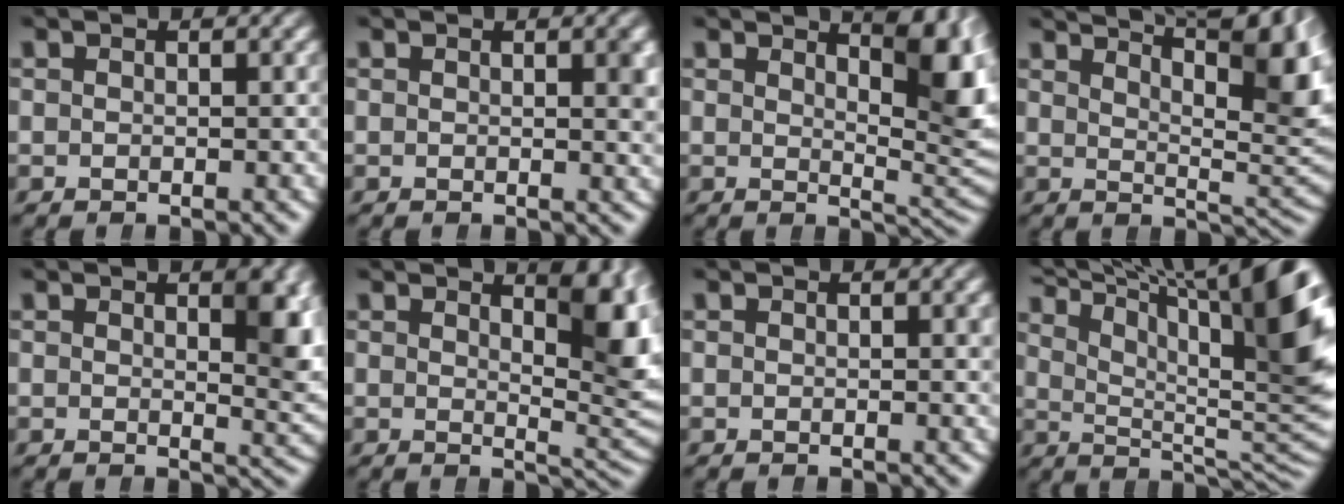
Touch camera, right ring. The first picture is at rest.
{"total": 1.1, "force": [0.4, 0.2, 1.1], "torque": [-0.011, -0.006, 0.005]}
{"total": 7.1, "force": [2.4, 1.9, 6.4], "torque": [-0.069, -0.018, 0.043]}
{"total": 13.1, "force": [7.2, 4.7, 9.9], "torque": [-0.109, 0.015, 0.104]}
{"total": 3.7, "force": [1.0, 1.1, 3.4], "torque": [-0.034, -0.010, 0.017]}
{"total": 6.3, "force": [2.0, 1.7, 5.7], "torque": [-0.061, -0.019, 0.037]}
{"total": 0.0}
{"total": 16.2, "force": [5.8, 7.5, 13.1], "torque": [-0.158, 0.001, 0.085]}